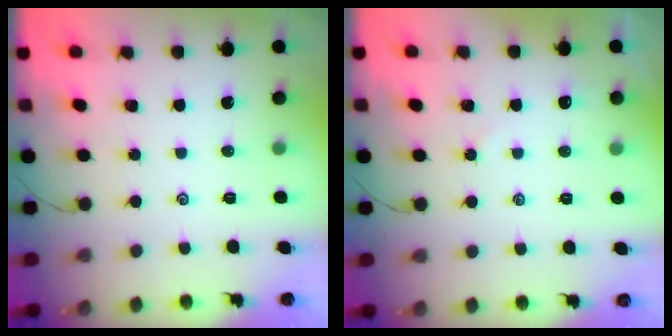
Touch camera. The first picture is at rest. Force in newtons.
{"total": 1.8, "press": 1.8, "slide": 0.3}